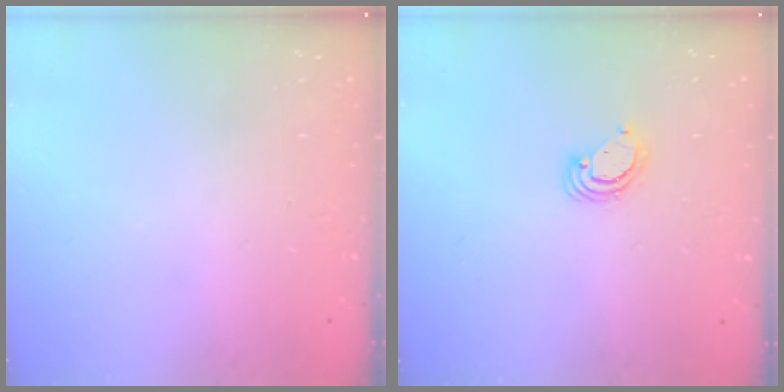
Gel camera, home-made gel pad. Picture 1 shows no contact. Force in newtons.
{"total": 3.8, "press": 3.8, "slide": 0.2}